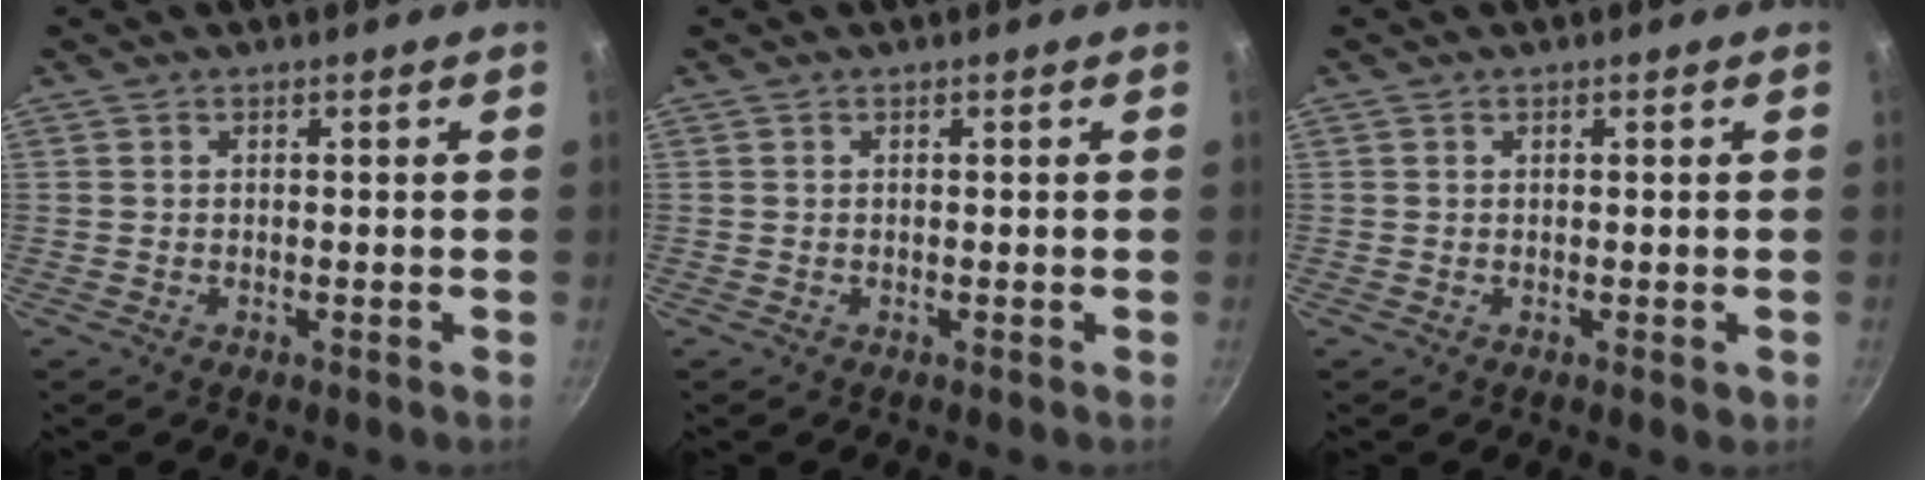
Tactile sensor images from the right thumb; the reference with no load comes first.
{"total": 0.0}
{"total": 0.9, "force": [0.0, 0.5, 0.8], "torque": [-0.007, 0.000, 0.000]}